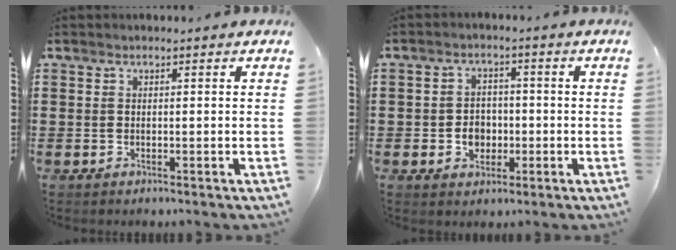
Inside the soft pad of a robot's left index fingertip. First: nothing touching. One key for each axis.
{"total": 3.7, "fx": -0.8, "fy": 3.1, "fz": 1.9, "tx": -0.036, "ty": 0.001, "tz": -0.019}